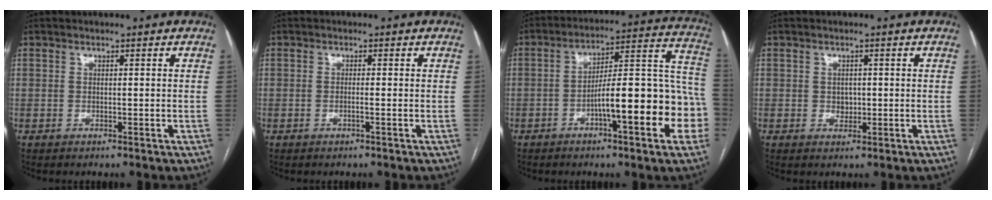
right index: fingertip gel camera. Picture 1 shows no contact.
{"total": 0.8, "force": [-0.4, -0.1, 0.7], "torque": [-0.011, 0.001, -0.007]}
{"total": 17.9, "force": [-5.6, 3.0, 16.7], "torque": [-0.195, 0.040, -0.076]}
{"total": 1.6, "force": [-0.1, 1.3, 0.9], "torque": [-0.013, 0.001, 0.002]}